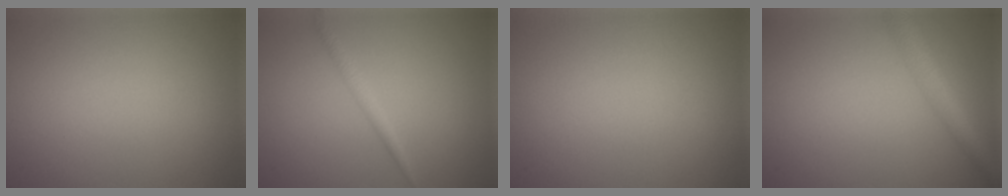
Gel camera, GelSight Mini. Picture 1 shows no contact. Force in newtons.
{"total": 1.3, "press": 1.3, "slide": 0.0}
{"total": 0.0}
{"total": 4.2, "press": 4.2, "slide": 0.2}